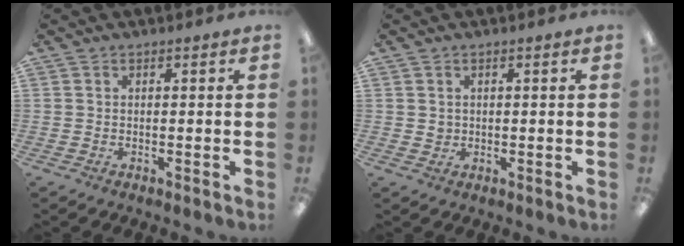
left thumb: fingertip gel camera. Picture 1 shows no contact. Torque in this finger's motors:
{"motor_torque": [-0.08, 0.07, -0.01, -0.04, 0.00]}